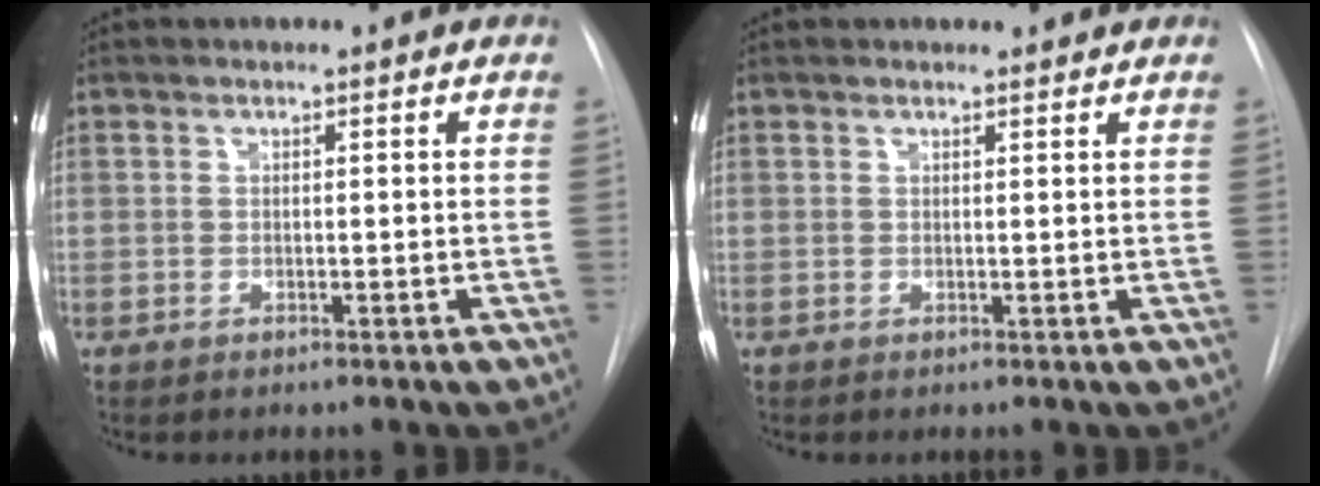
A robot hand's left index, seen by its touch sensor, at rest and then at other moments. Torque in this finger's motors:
{"motor_torque": [0.66, -0.81, 0.02, 0.00]}